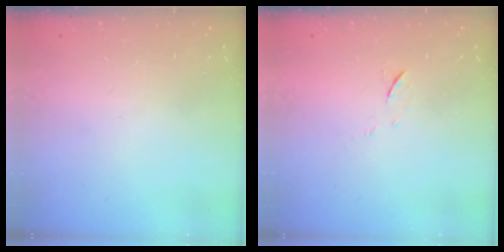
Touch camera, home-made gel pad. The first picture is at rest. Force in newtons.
{"total": 5.2, "press": 5.1, "slide": 0.7}